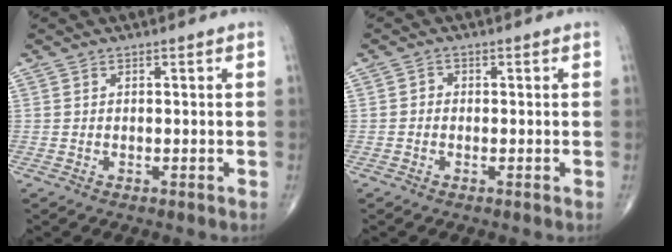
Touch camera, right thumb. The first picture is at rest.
{"total": 1.0, "force": [-0.3, 0.9, 0.5], "torque": [0.000, 0.003, -0.010]}